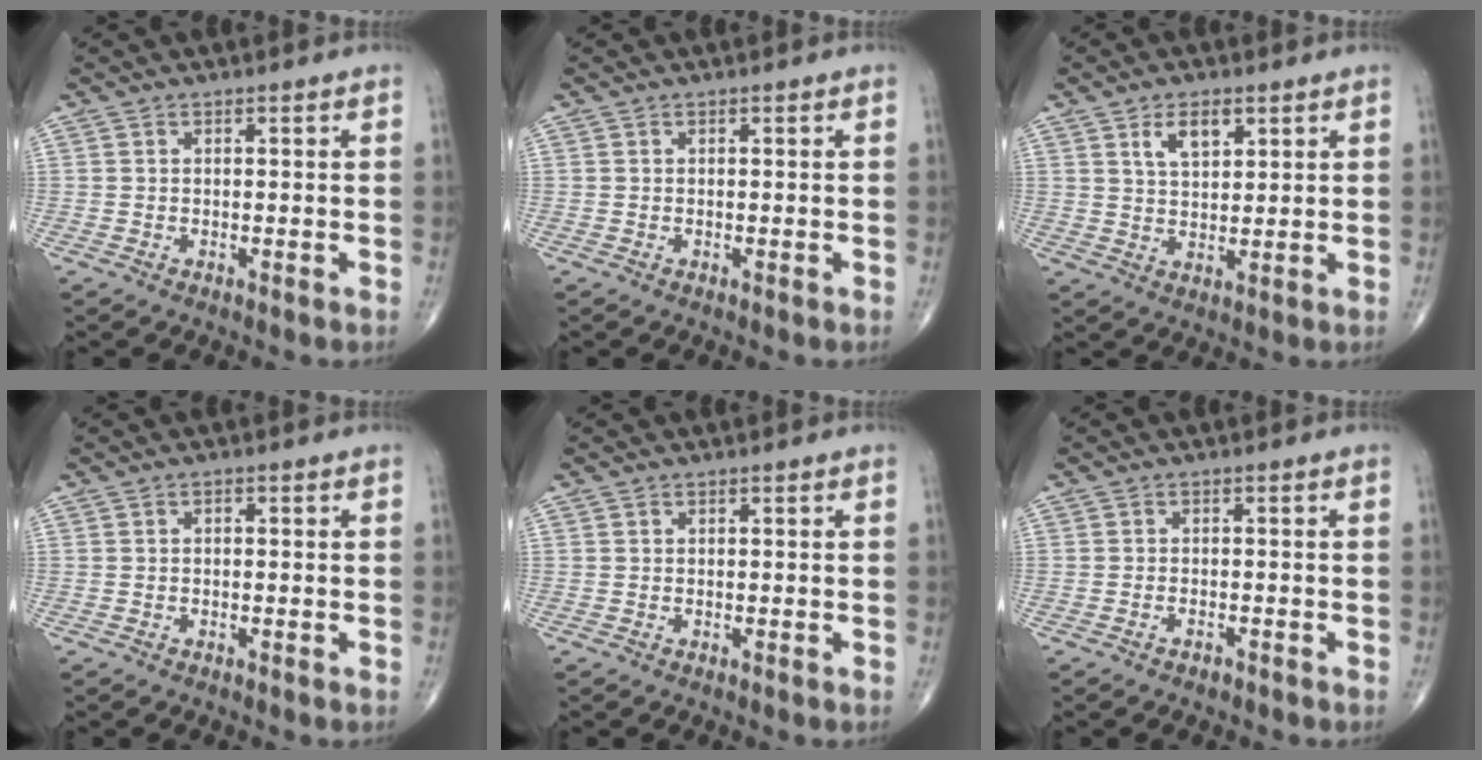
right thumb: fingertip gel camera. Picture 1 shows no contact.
{"total": 0.0}
{"total": 5.7, "force": [2.8, 2.9, 4.0], "torque": [-0.056, -0.016, 0.052]}
{"total": 0.6, "force": [0.1, 0.4, 0.5], "torque": [-0.003, 0.001, -0.001]}
{"total": 0.0}
{"total": 1.0, "force": [-0.8, 0.5, 0.4], "torque": [-0.008, 0.007, -0.011]}